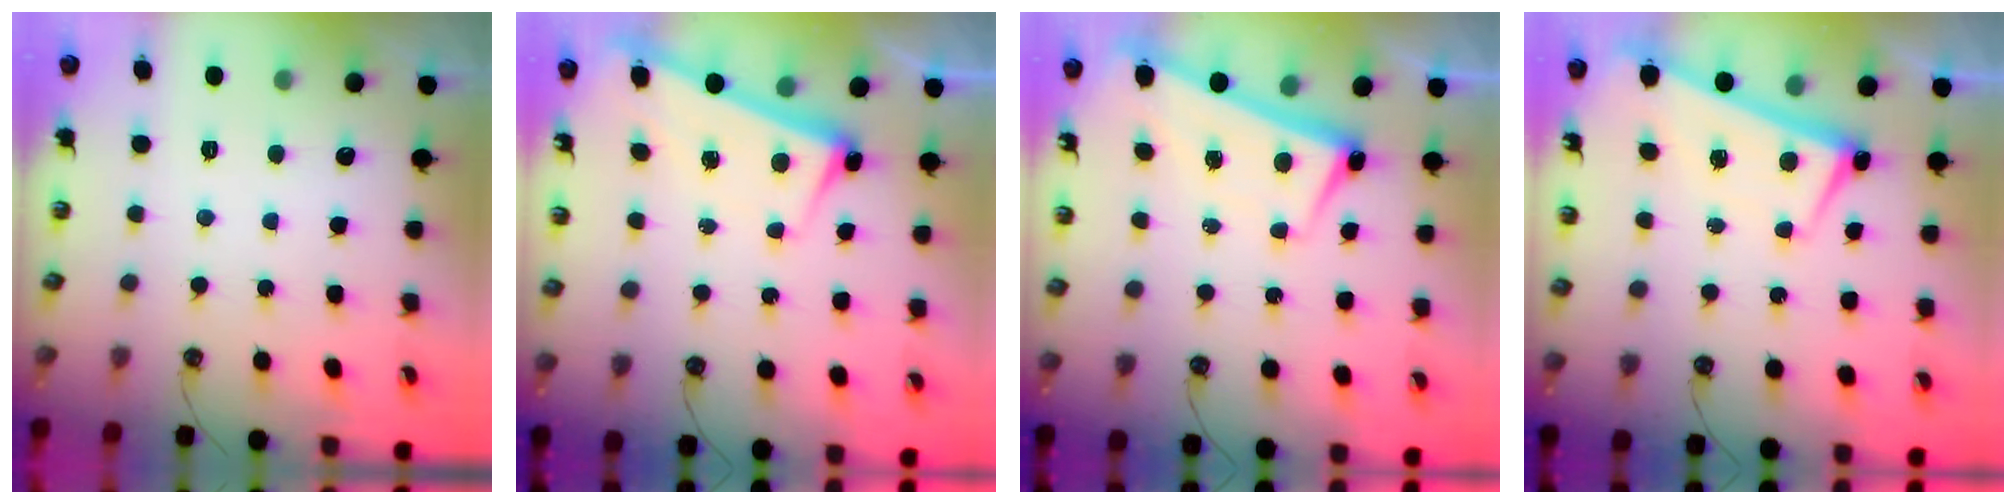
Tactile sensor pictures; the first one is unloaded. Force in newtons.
{"total": 2.6, "press": 2.5, "slide": 0.7}
{"total": 2.4, "press": 2.3, "slide": 0.7}
{"total": 1.3, "press": 1.1, "slide": 0.8}